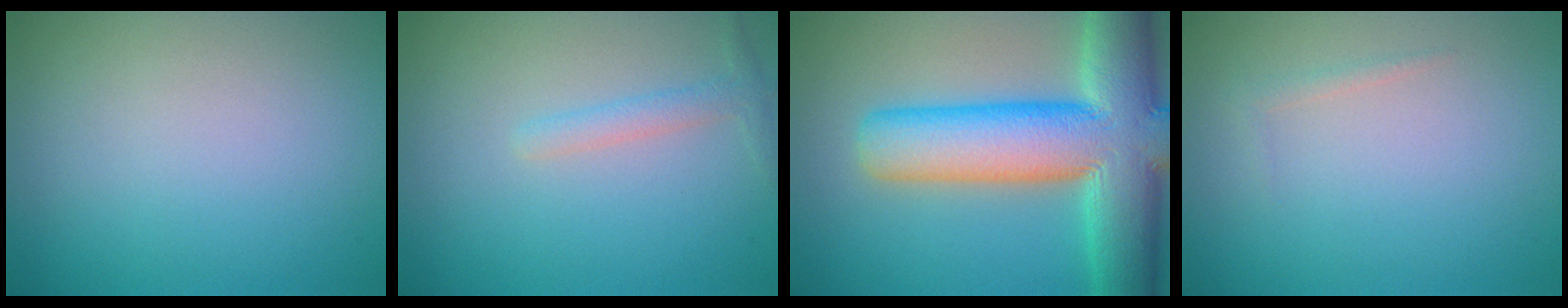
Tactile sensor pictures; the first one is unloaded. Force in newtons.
{"total": 1.5, "press": 1.5, "slide": 0.0}
{"total": 13.4, "press": 13.4, "slide": 0.7}
{"total": 0.6, "press": 0.6, "slide": 0.0}